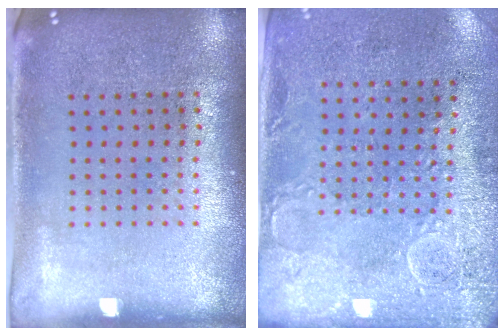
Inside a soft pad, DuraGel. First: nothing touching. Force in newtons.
{"total": 2.9, "press": 2.3, "slide": 1.8}